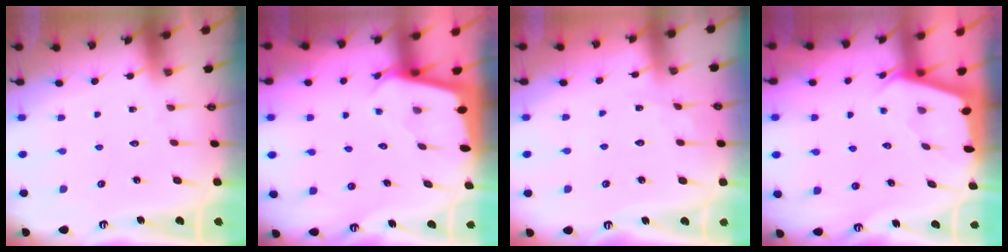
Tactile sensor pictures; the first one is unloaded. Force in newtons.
{"total": 2.4, "press": 2.4, "slide": 0.2}
{"total": 2.3, "press": 2.3, "slide": 0.3}
{"total": 2.0, "press": 2.0, "slide": 0.3}